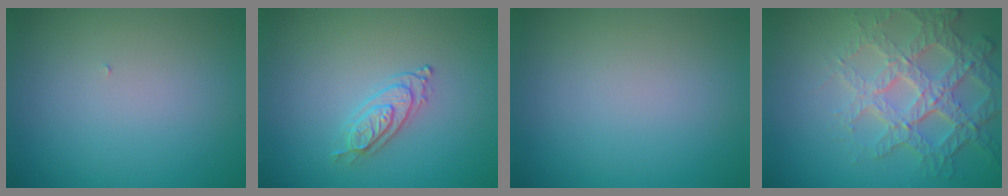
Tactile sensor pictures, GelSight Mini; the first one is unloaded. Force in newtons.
{"total": 2.2, "press": 2.0, "slide": 0.7}
{"total": 0.0}
{"total": 6.1, "press": 5.0, "slide": 3.3}